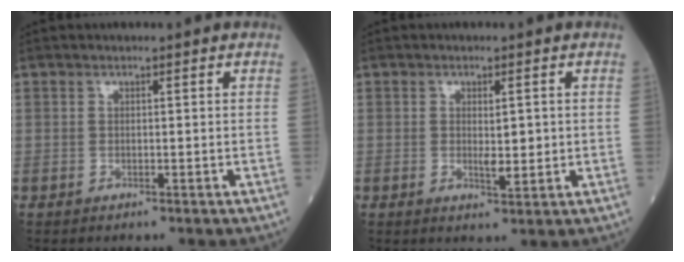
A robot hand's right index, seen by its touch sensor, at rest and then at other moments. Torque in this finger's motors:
{"motor_torque": [0.00, -0.03, 0.04, 0.00]}